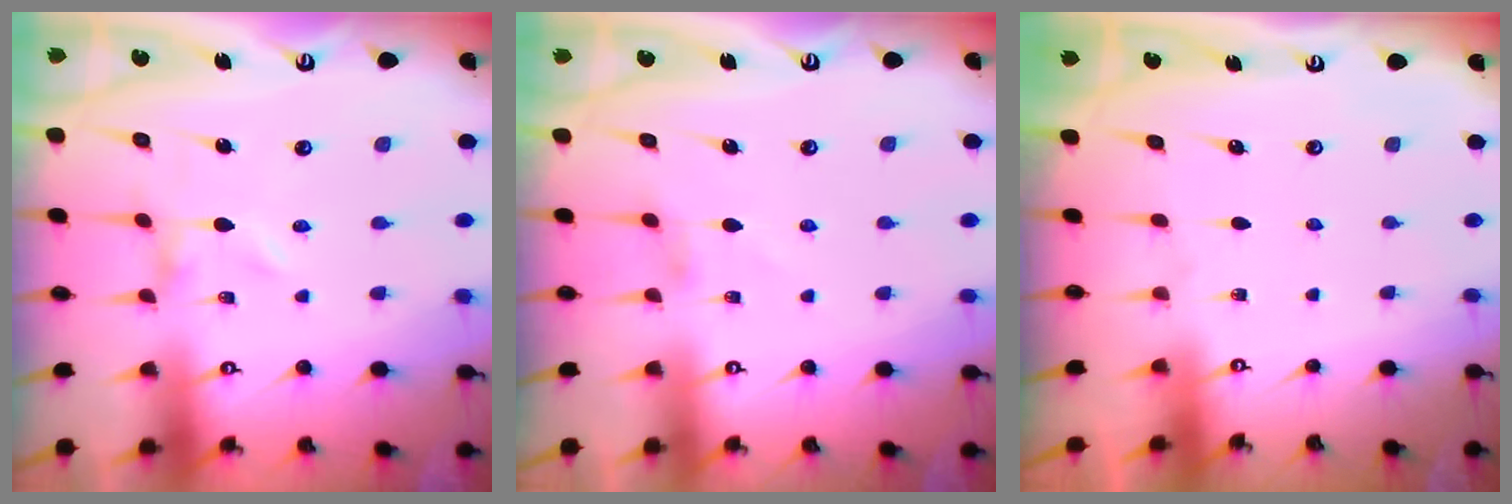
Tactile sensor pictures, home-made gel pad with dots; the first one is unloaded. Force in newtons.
{"total": 2.7, "press": 2.7, "slide": 0.4}
{"total": 0.0}